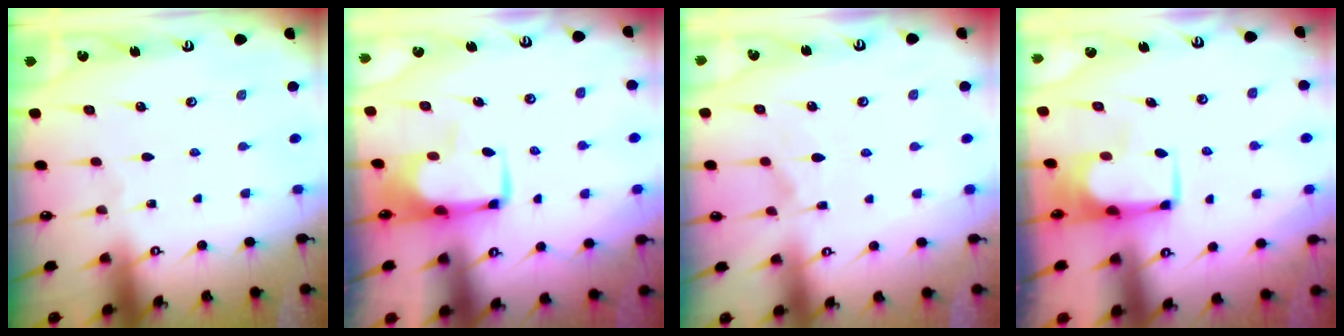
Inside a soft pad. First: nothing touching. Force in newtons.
{"total": 1.2, "press": 1.0, "slide": 0.6}
{"total": 5.2, "press": 5.0, "slide": 1.3}
{"total": 1.7, "press": 1.7, "slide": 0.1}